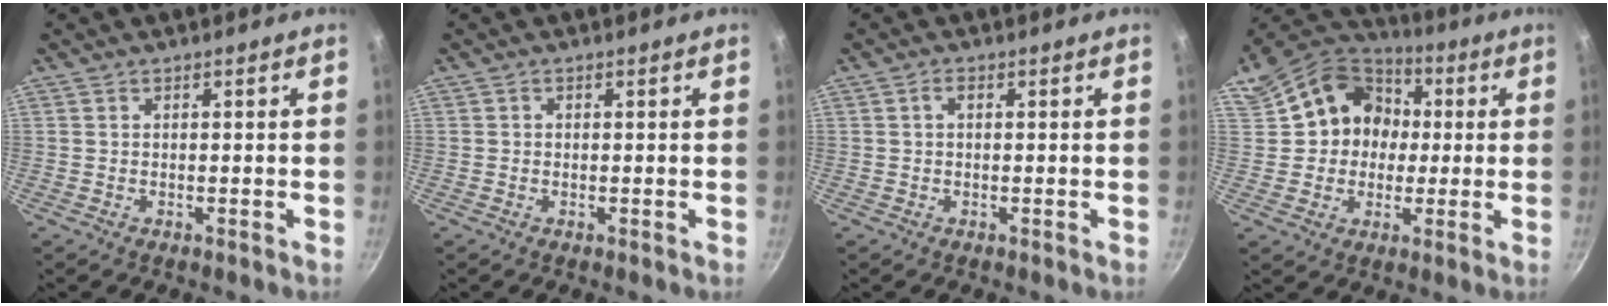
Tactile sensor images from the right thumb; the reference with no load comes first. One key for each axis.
{"total": 0.0}
{"total": 1.3, "fx": 0.3, "fy": 0.7, "fz": 1.1, "tx": -0.022, "ty": 0.007, "tz": 0.004}
{"total": 15.5, "fx": 2.1, "fy": 13.3, "fz": 7.6, "tx": -0.094, "ty": 0.037, "tz": 0.027}